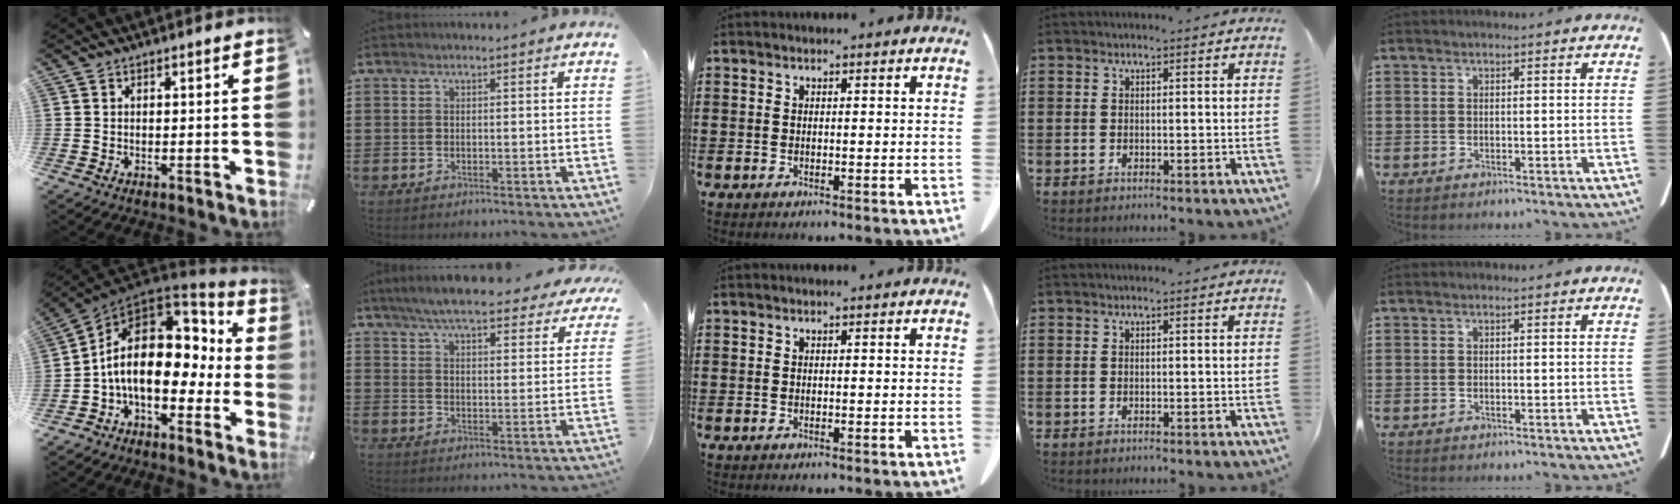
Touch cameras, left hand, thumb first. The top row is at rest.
{"thumb": {"total": 16.4, "force": [0.4, 10.4, 12.7], "torque": [-0.240, -0.013, 0.009]}, "index": {"total": 7.5, "force": [6.9, 0.7, 2.9], "torque": [-0.081, -0.022, 0.125]}}